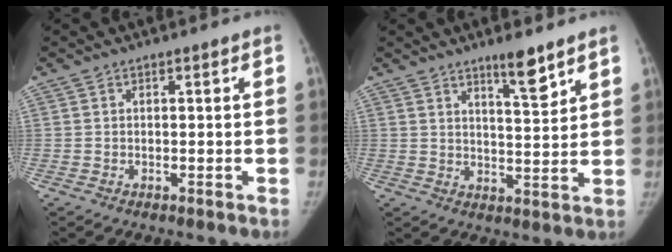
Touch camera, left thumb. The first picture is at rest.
{"total": 6.3, "force": [4.7, 0.9, 4.2], "torque": [-0.054, -0.039, 0.074]}